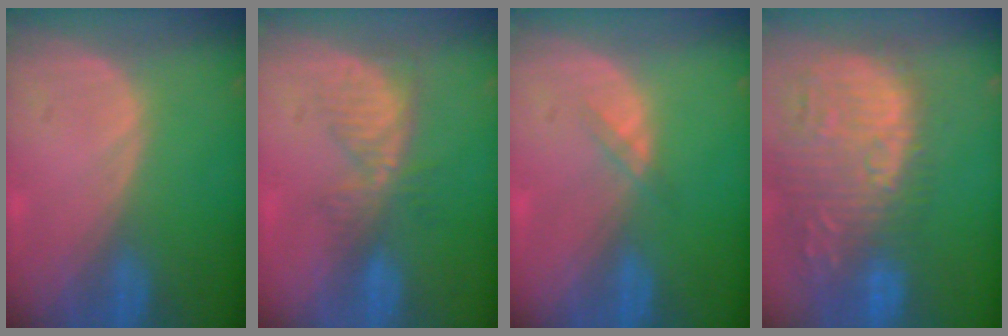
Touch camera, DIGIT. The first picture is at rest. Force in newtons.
{"total": 5.3, "press": 5.0, "slide": 1.8}
{"total": 1.3, "press": 1.3, "slide": 0.2}
{"total": 15.5, "press": 13.1, "slide": 8.3}